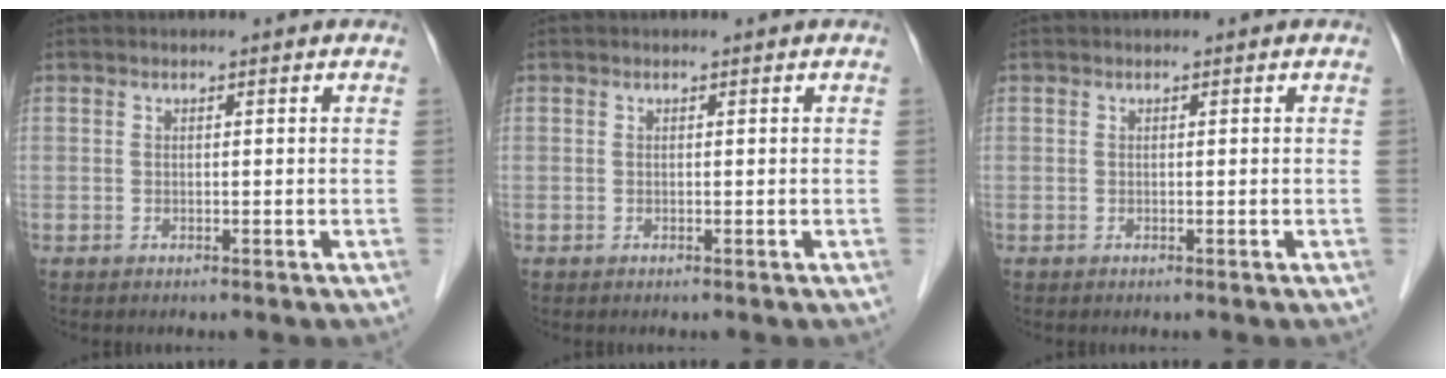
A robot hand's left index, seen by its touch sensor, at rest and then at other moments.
{"total": 0.0}
{"total": 0.0}